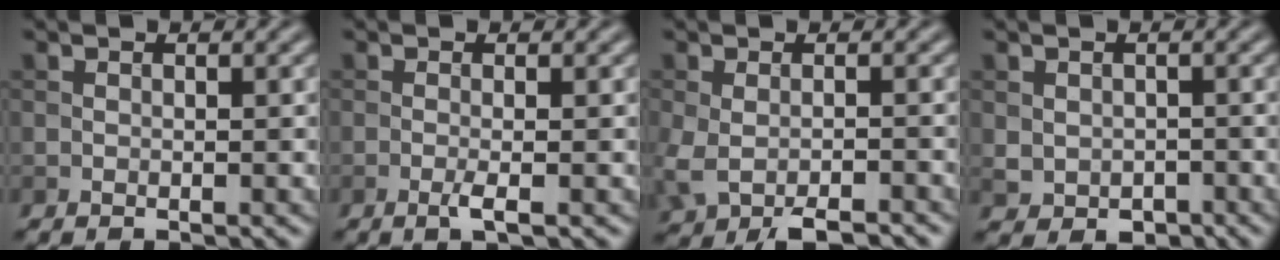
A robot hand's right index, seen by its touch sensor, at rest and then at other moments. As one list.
[{"total": 1.5, "force": [-0.5, 0.2, 1.4], "torque": [-0.026, -0.002, -0.013]}, {"total": 5.5, "force": [-3.3, 2.4, 3.7], "torque": [-0.078, -0.018, -0.058]}, {"total": 2.0, "force": [-0.5, 1.7, 1.0], "torque": [-0.015, -0.008, -0.004]}]